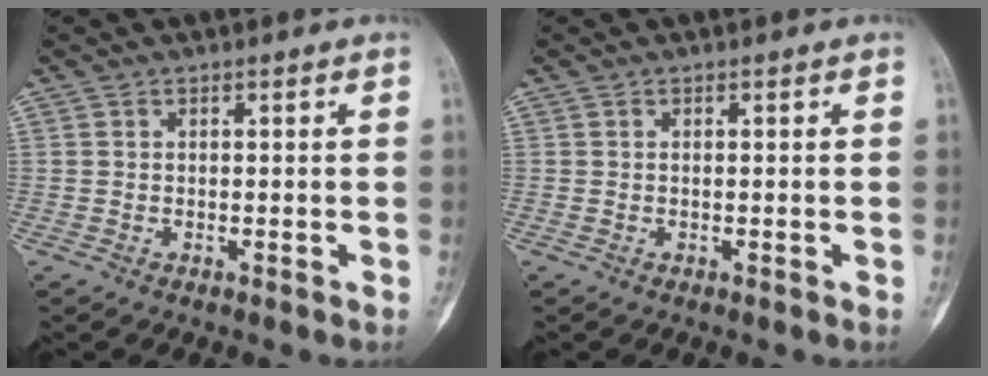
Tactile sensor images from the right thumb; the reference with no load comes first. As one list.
[{"total": 0.0}]